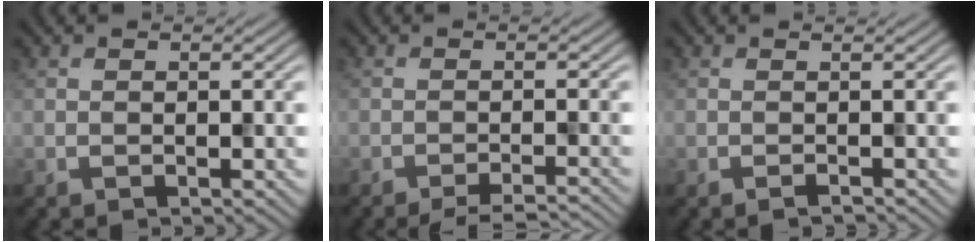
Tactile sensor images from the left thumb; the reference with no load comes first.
{"total": 4.1, "force": [-3.5, 0.4, 2.2], "torque": [-0.038, 0.006, -0.062]}
{"total": 0.9, "force": [-0.4, -0.1, 0.7], "torque": [-0.011, 0.002, -0.008]}